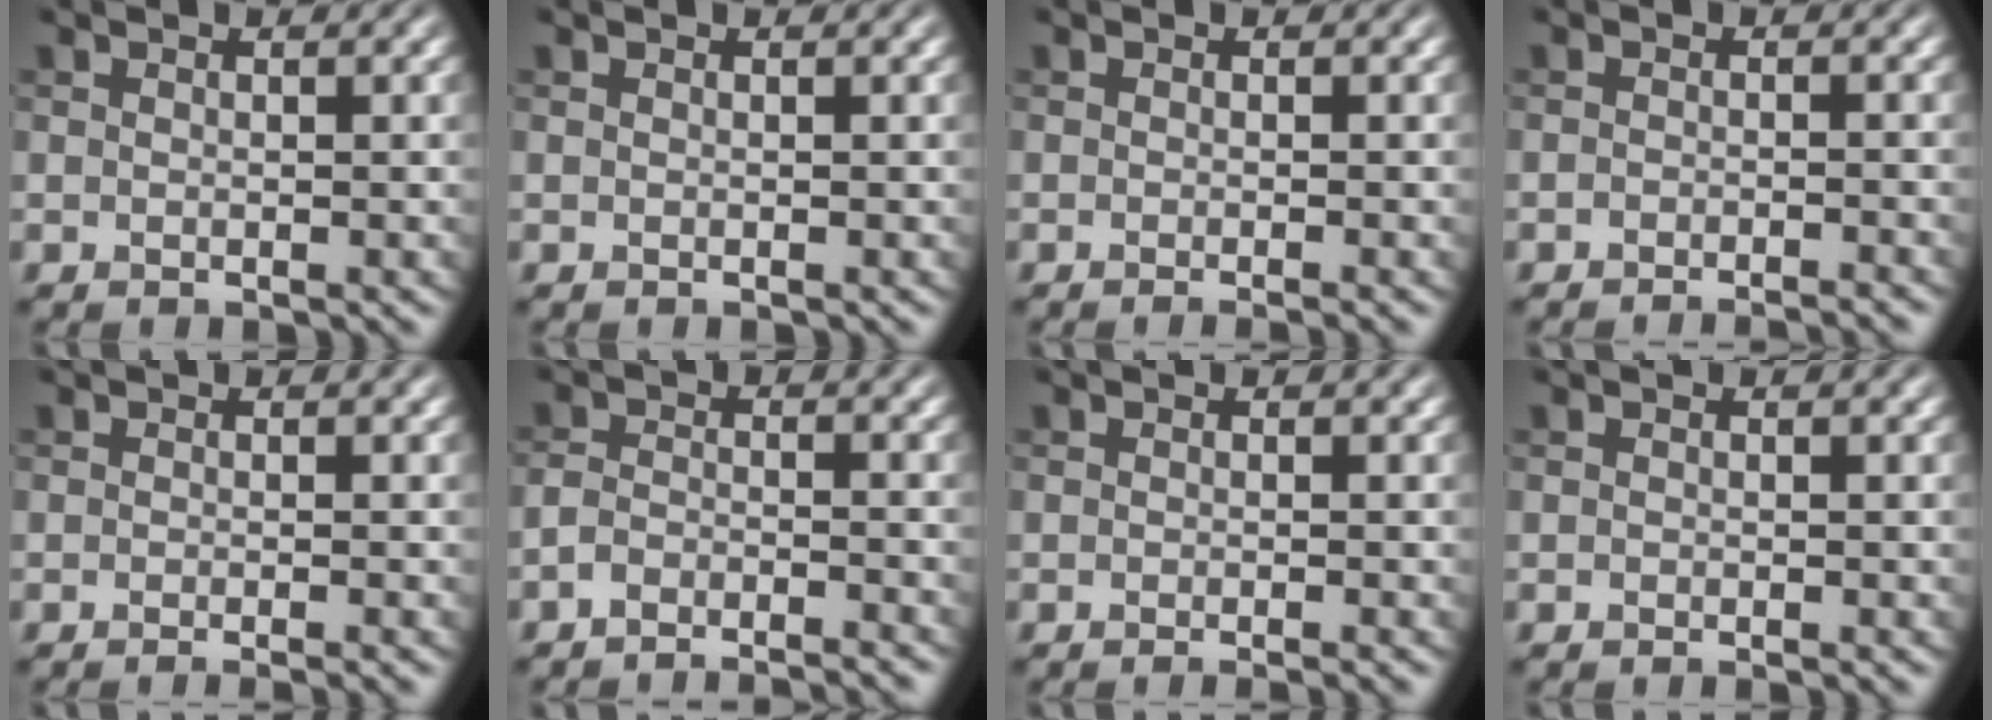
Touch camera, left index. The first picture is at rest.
{"total": 0.0}
{"total": 1.7, "force": [-0.7, 0.6, 1.5], "torque": [-0.003, -0.007, -0.012]}
{"total": 3.0, "force": [-2.7, 0.3, 1.2], "torque": [-0.012, 0.008, -0.041]}
{"total": 2.0, "force": [-0.9, 0.6, 1.7], "torque": [-0.005, -0.005, -0.015]}
{"total": 3.7, "force": [-3.5, 0.5, 1.2], "torque": [-0.023, 0.002, -0.061]}
{"total": 1.7, "force": [-0.8, 0.5, 1.4], "torque": [-0.004, -0.005, -0.014]}
{"total": 0.5, "force": [-0.4, 0.0, 0.3], "torque": [0.000, -0.001, -0.008]}